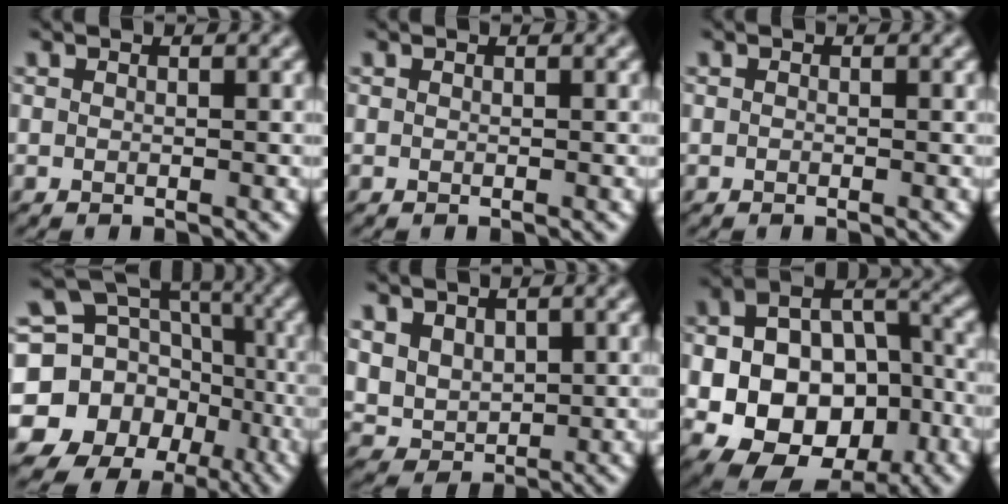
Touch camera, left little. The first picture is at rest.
{"total": 0.0}
{"total": 0.0}
{"total": 15.8, "force": [-4.4, 14.3, 5.1], "torque": [-0.138, -0.006, -0.082]}
{"total": 3.7, "force": [1.2, 3.0, 1.9], "torque": [-0.058, -0.005, 0.037]}
{"total": 15.9, "force": [-4.9, 11.5, 9.8], "torque": [-0.147, -0.028, -0.082]}